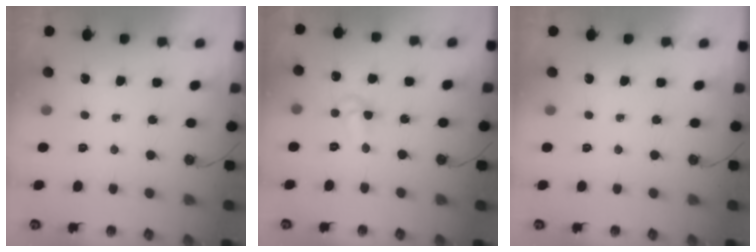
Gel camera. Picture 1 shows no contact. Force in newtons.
{"total": 7.1, "press": 7.1, "slide": 0.7}
{"total": 0.0}